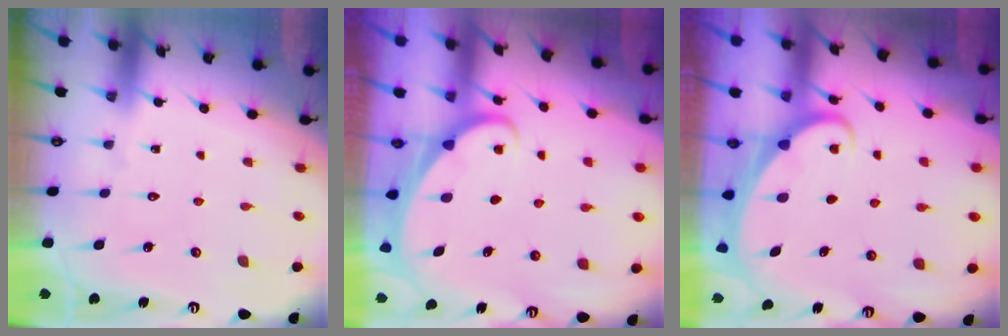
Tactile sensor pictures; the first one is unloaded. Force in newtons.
{"total": 1.6, "press": 1.6, "slide": 0.1}
{"total": 1.9, "press": 1.9, "slide": 0.2}